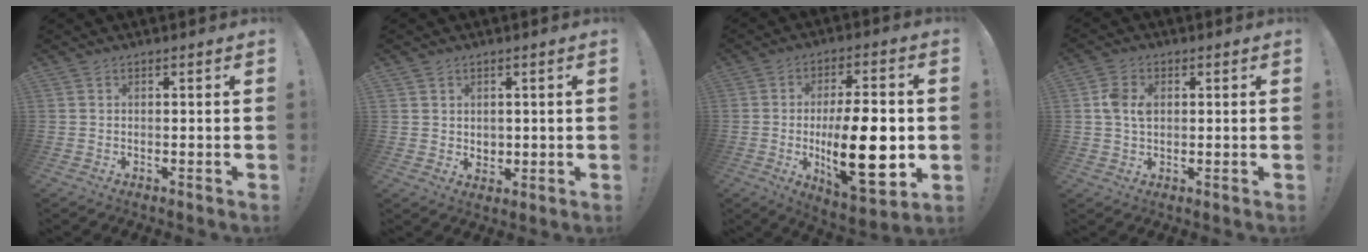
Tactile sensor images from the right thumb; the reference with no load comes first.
{"total": 3.5, "force": [1.9, 2.9, 0.1], "torque": [0.005, -0.013, 0.035]}
{"total": 21.1, "force": [-2.5, 7.6, 19.5], "torque": [-0.306, -0.011, -0.035]}
{"total": 5.8, "force": [0.9, 4.1, 3.9], "torque": [-0.077, 0.007, 0.017]}